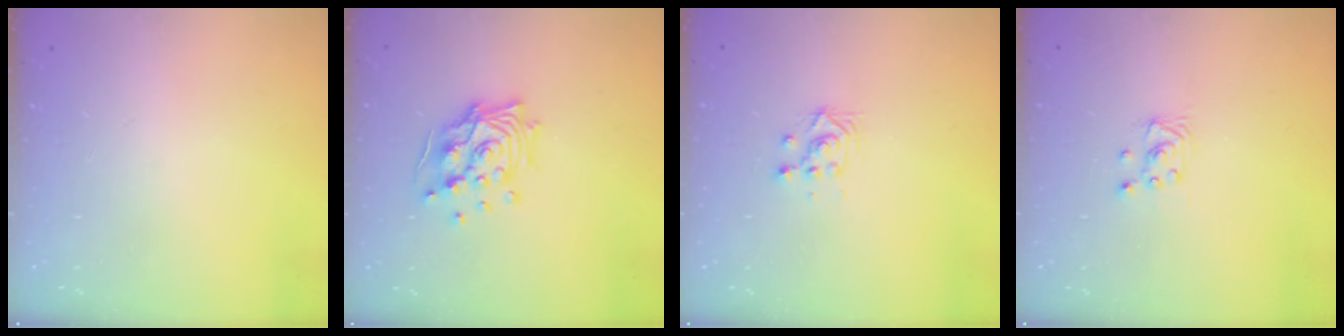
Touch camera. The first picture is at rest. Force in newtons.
{"total": 13.8, "press": 13.6, "slide": 2.0}
{"total": 2.8, "press": 2.8, "slide": 0.1}
{"total": 2.5, "press": 2.5, "slide": 0.2}